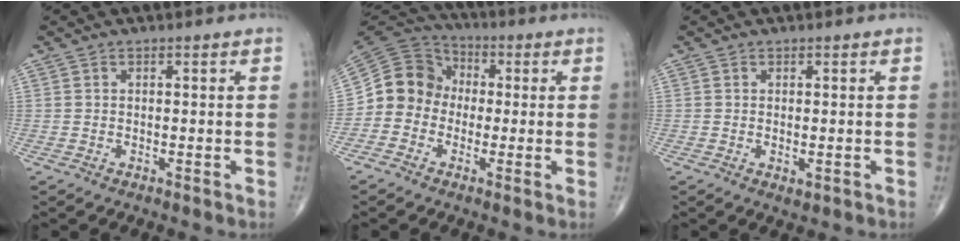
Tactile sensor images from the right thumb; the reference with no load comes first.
{"total": 10.4, "force": [-1.4, 9.5, 4.1], "torque": [-0.056, 0.049, -0.039]}
{"total": 1.4, "force": [-0.3, 0.7, 1.2], "torque": [-0.022, -0.005, -0.001]}